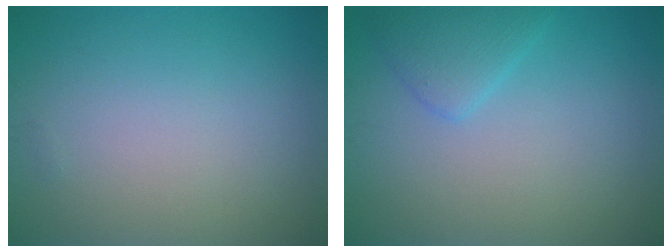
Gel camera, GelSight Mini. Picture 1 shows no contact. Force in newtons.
{"total": 2.3, "press": 2.3, "slide": 0.1}